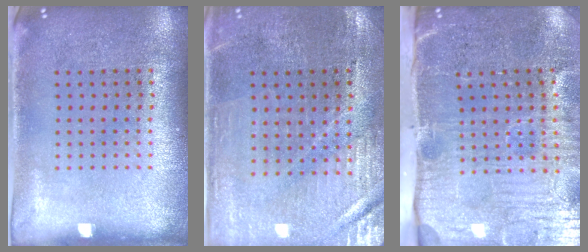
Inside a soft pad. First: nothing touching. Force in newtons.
{"total": 0.9, "press": 0.8, "slide": 0.3}
{"total": 5.3, "press": 4.4, "slide": 2.9}